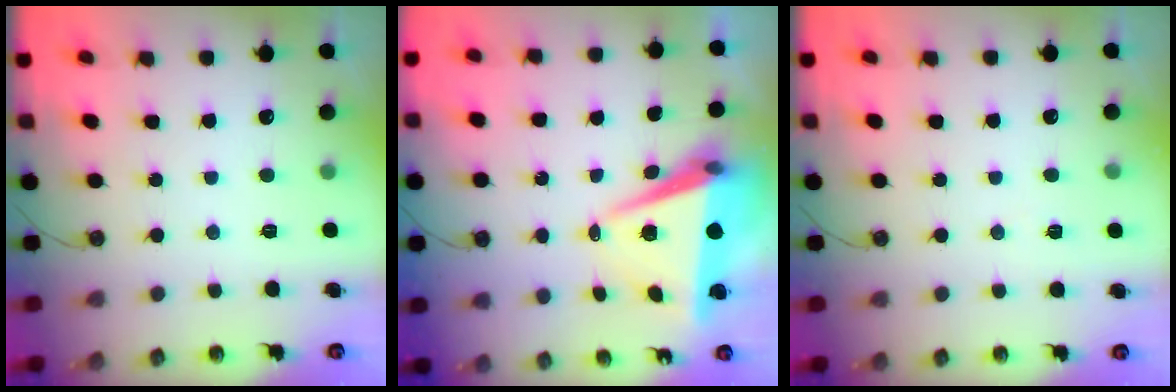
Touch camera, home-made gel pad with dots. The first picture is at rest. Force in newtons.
{"total": 7.7, "press": 6.3, "slide": 4.3}
{"total": 5.5, "press": 3.3, "slide": 4.4}